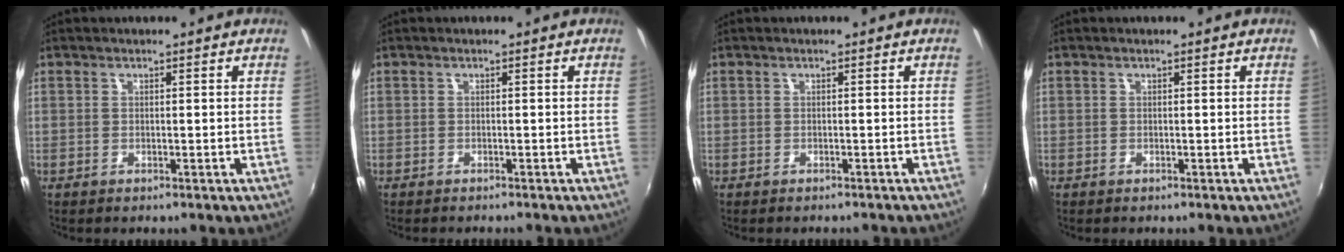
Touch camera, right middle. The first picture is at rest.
{"total": 0.7, "force": [-0.7, 0.0, 0.2], "torque": [-0.002, -0.004, -0.012]}
{"total": 1.7, "force": [-1.5, 0.5, 0.5], "torque": [-0.013, -0.009, -0.020]}
{"total": 0.0}